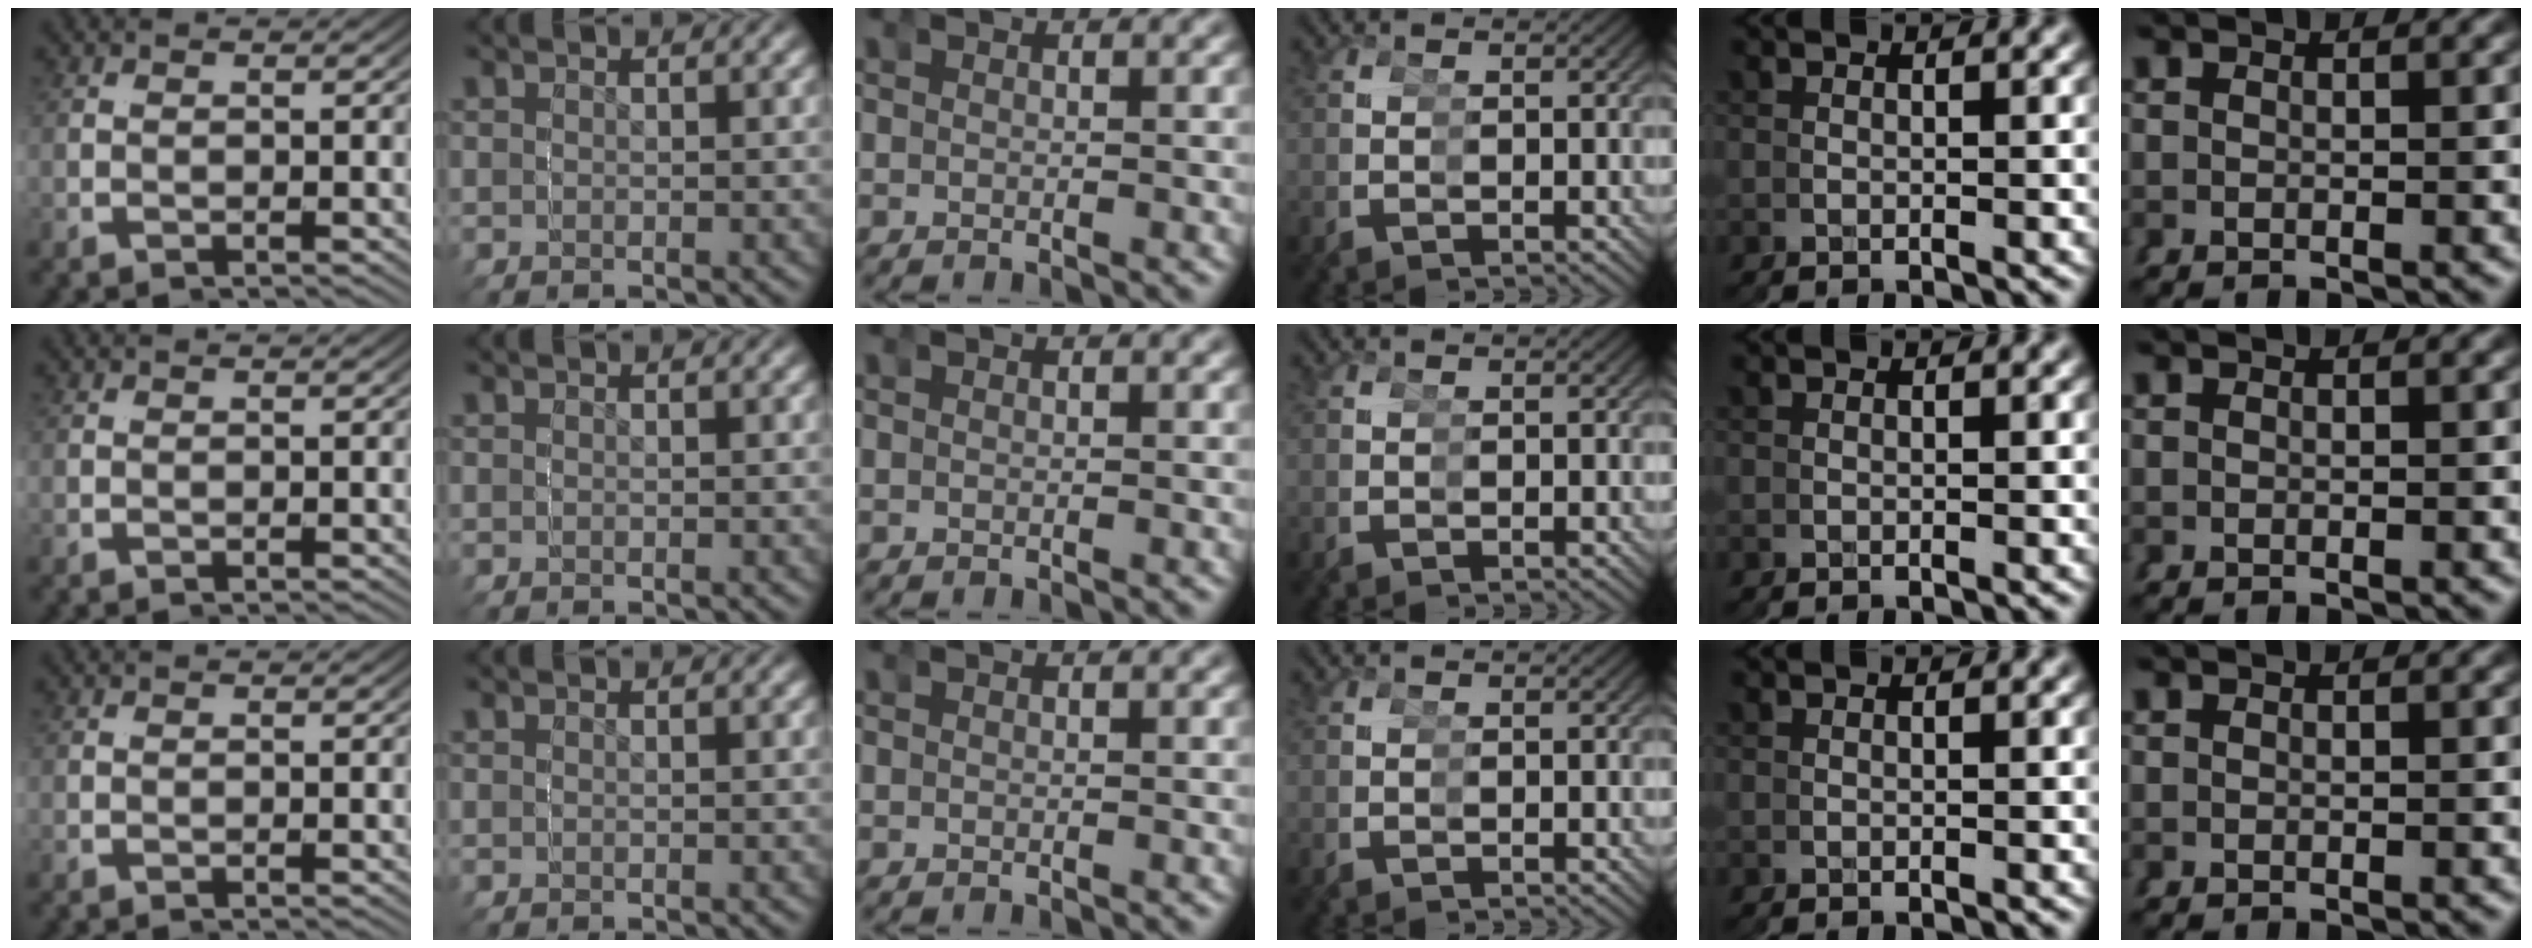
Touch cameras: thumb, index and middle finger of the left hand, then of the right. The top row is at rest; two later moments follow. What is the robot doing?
{"motion": "grasp_and_lifting", "object": "scissors"}